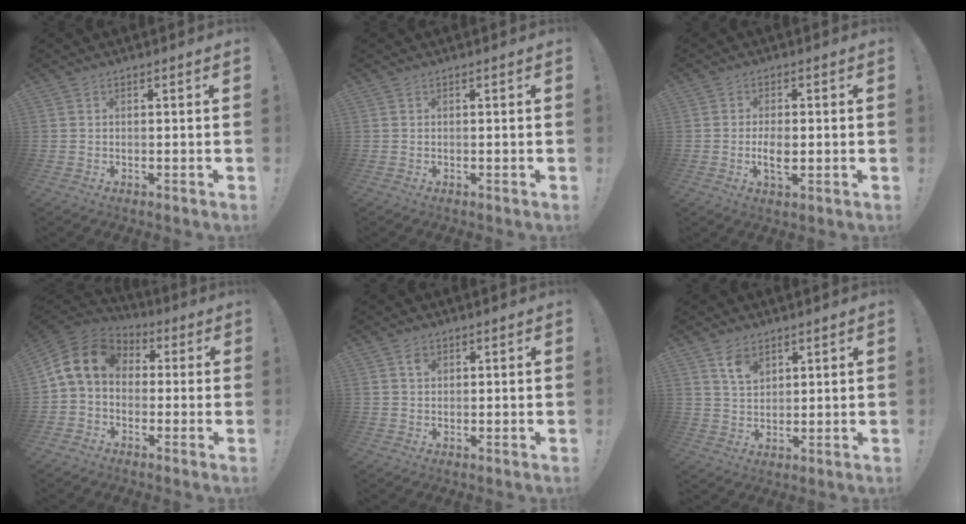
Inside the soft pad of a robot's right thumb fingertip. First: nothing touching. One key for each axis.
{"total": 0.0}
{"total": 4.8, "fx": -0.7, "fy": 2.2, "fz": 4.2, "tx": -0.070, "ty": -0.002, "tz": -0.017}
{"total": 11.6, "fx": 1.9, "fy": 8.4, "fz": 7.8, "tx": -0.143, "ty": 0.013, "tz": 0.041}
{"total": 2.1, "fx": 1.0, "fy": 1.5, "fz": 1.1, "tx": -0.011, "ty": -0.001, "tz": 0.014}
{"total": 6.4, "fx": 4.1, "fy": 4.0, "fz": 3.1, "tx": -0.044, "ty": -0.019, "tz": 0.074}